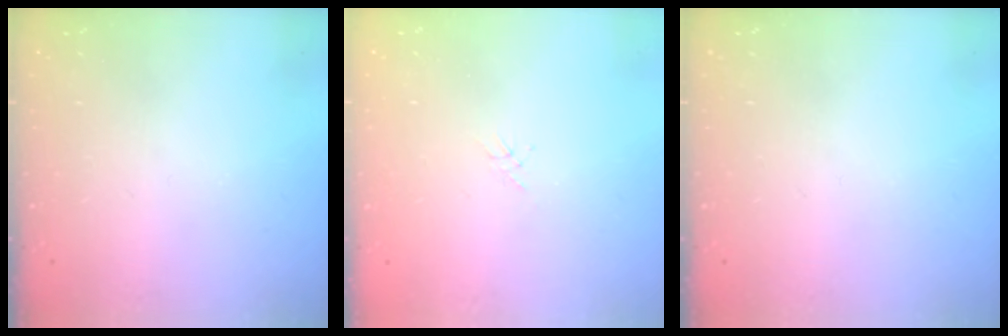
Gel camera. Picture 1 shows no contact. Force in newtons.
{"total": 1.3, "press": 1.2, "slide": 0.3}
{"total": 0.0}